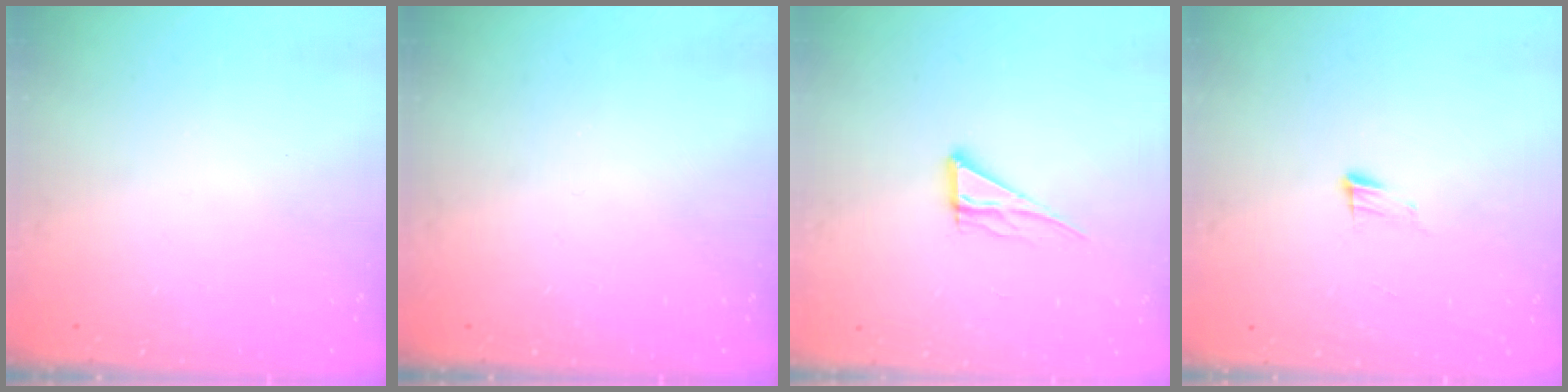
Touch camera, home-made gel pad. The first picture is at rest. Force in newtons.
{"total": 0.0}
{"total": 8.2, "press": 8.1, "slide": 0.7}
{"total": 5.1, "press": 5.1, "slide": 0.5}